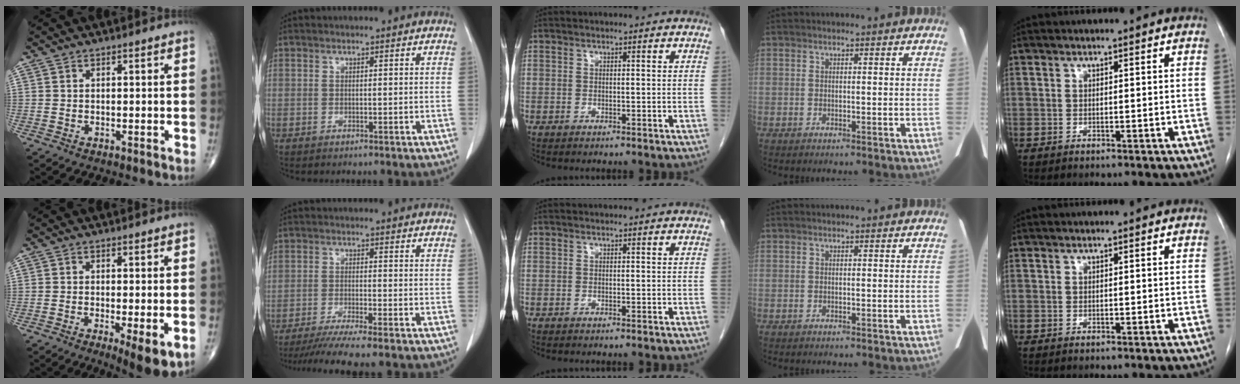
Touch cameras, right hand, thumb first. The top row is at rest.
{"thumb": {"total": 7.9, "force": [-2.4, 2.1, 7.2], "torque": [-0.106, -0.019, -0.035]}, "index": {"total": 8.2, "force": [-6.9, -1.2, 4.4], "torque": [-0.058, -0.024, -0.108]}}